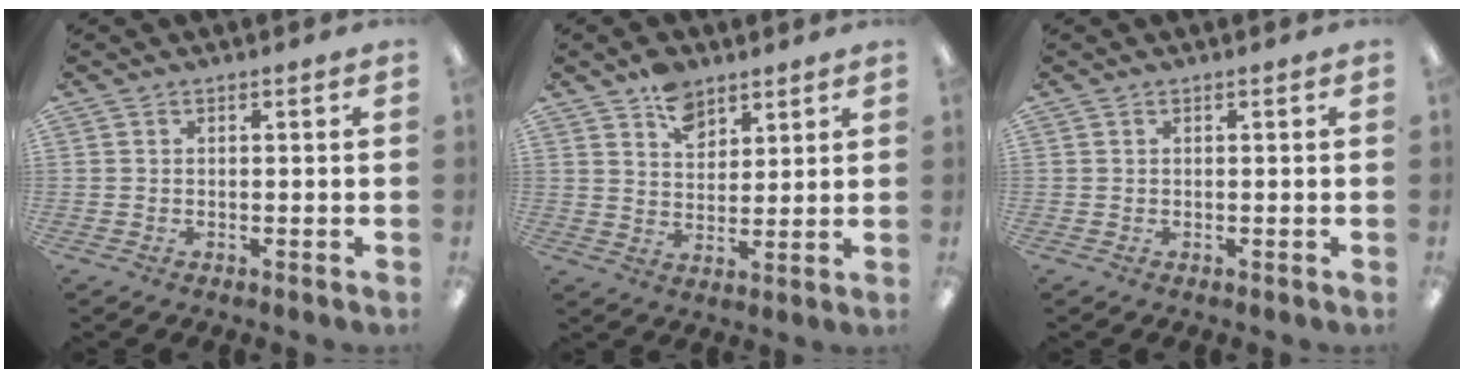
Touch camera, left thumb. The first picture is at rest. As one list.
[{"total": 7.8, "force": [5.4, 4.8, 2.8], "torque": [-0.036, -0.024, 0.096]}, {"total": 0.0}]